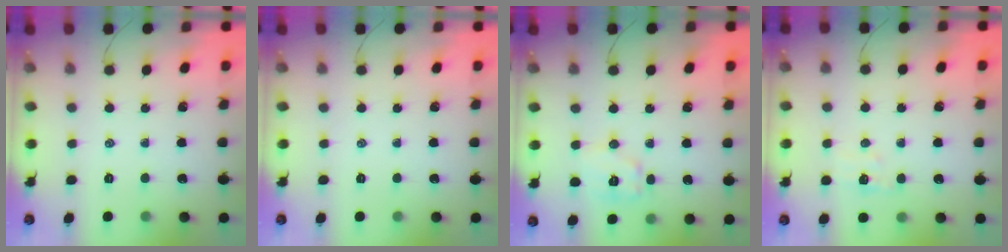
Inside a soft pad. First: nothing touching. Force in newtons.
{"total": 0.0}
{"total": 7.8, "press": 7.7, "slide": 0.9}
{"total": 5.0, "press": 4.9, "slide": 0.9}